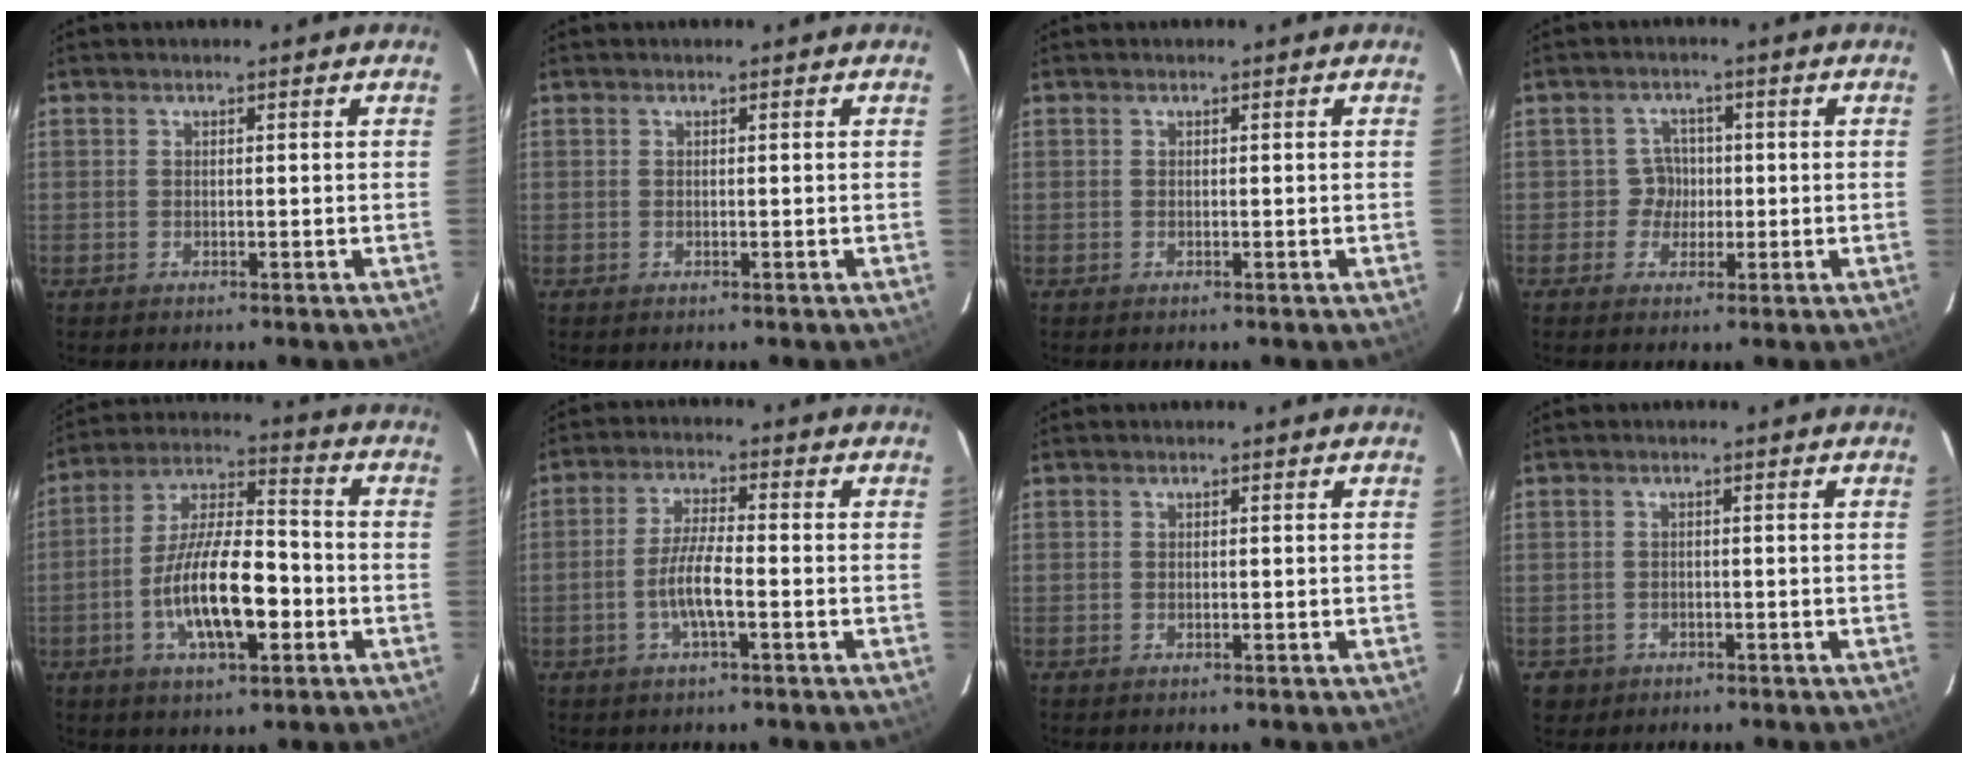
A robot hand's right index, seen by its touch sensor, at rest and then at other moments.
{"total": 0.0}
{"total": 0.0}
{"total": 3.5, "force": [-0.6, 3.4, -0.4], "torque": [0.016, 0.016, -0.012]}
{"total": 15.2, "force": [-4.6, 5.2, 13.5], "torque": [-0.256, 0.002, -0.081]}
{"total": 6.4, "force": [-2.2, 1.0, 5.9], "torque": [-0.117, 0.001, -0.043]}
{"total": 0.0}
{"total": 3.4, "force": [-1.1, 3.2, 0.5], "torque": [-0.020, 0.007, -0.009]}